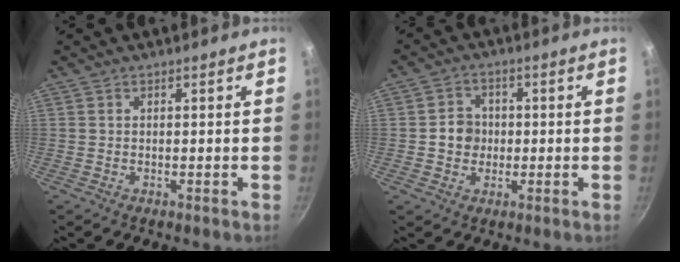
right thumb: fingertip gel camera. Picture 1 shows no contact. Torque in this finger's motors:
{"motor_torque": [0.42, 1.05, 0.35, 0.22, -0.01]}